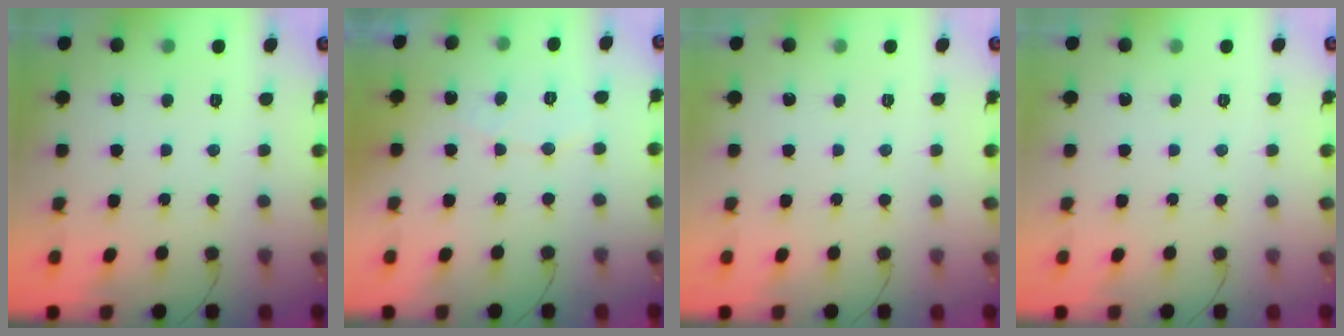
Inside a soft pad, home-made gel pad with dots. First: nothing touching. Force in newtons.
{"total": 4.9, "press": 4.8, "slide": 0.5}
{"total": 0.0}
{"total": 0.0}